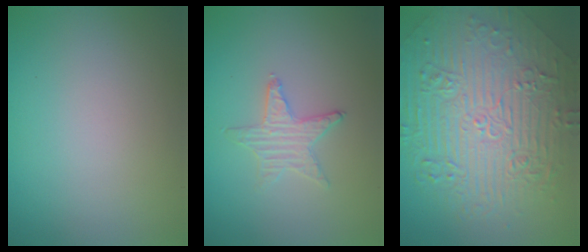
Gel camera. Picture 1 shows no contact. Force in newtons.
{"total": 1.2, "press": 1.2, "slide": 0.1}
{"total": 11.2, "press": 7.5, "slide": 8.3}